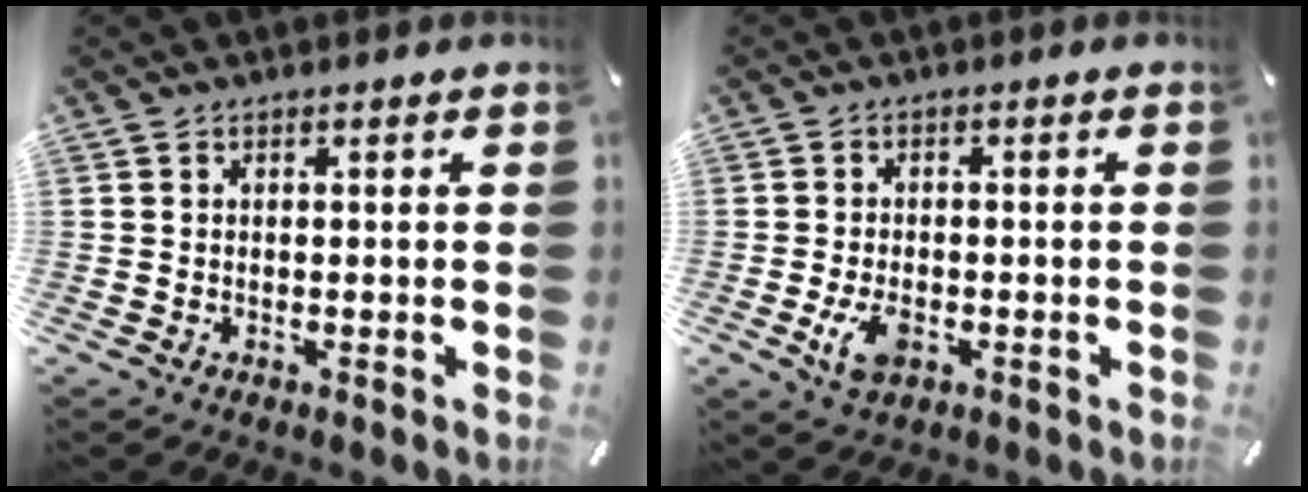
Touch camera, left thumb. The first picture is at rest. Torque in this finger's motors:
{"motor_torque": [0.27, 1.19, 0.06, 0.07, 0.19]}